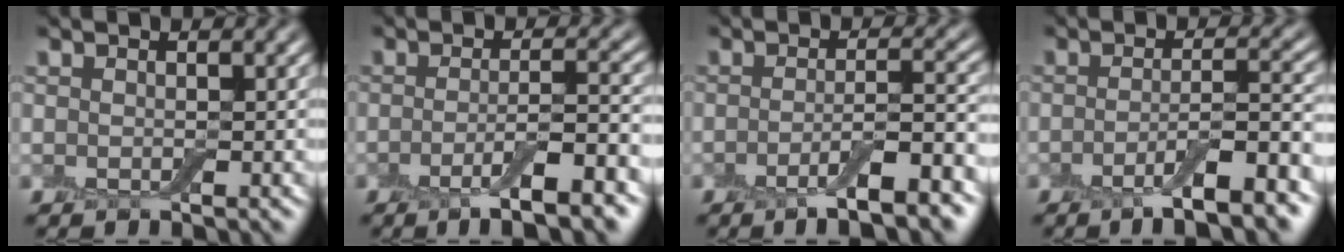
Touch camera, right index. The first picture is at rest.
{"total": 5.7, "force": [-2.6, 1.1, 4.9], "torque": [-0.075, 0.002, -0.050]}
{"total": 5.6, "force": [-2.8, 1.1, 4.8], "torque": [-0.069, 0.004, -0.052]}
{"total": 6.2, "force": [-3.2, 1.2, 5.2], "torque": [-0.074, 0.007, -0.058]}